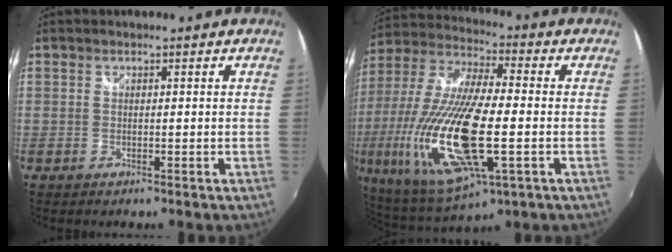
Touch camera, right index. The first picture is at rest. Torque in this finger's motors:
{"motor_torque": [2.14, 0.00, 1.05, 0.21]}